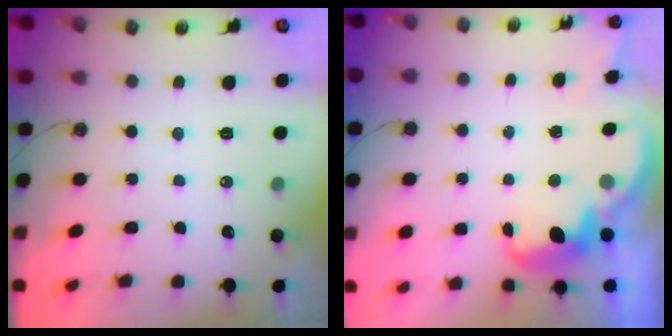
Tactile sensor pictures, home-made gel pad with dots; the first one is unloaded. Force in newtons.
{"total": 3.4, "press": 3.3, "slide": 0.7}